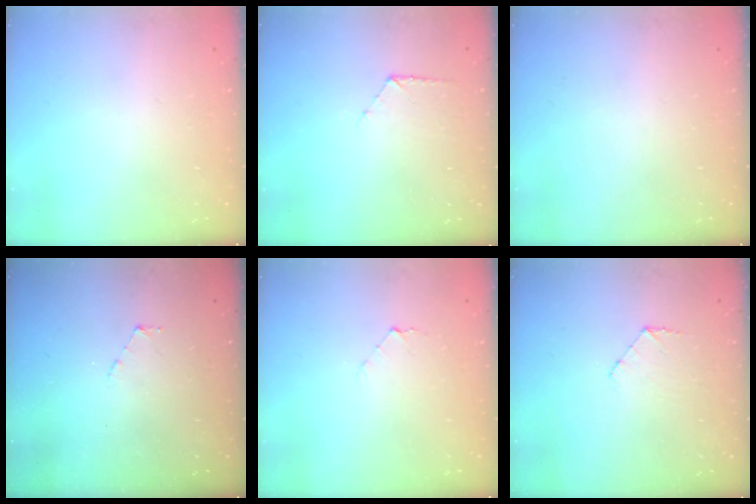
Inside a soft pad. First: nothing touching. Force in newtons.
{"total": 5.0, "press": 5.0, "slide": 0.5}
{"total": 0.0}
{"total": 2.9, "press": 2.9, "slide": 0.3}
{"total": 3.5, "press": 3.5, "slide": 0.3}
{"total": 5.3, "press": 5.3, "slide": 0.5}